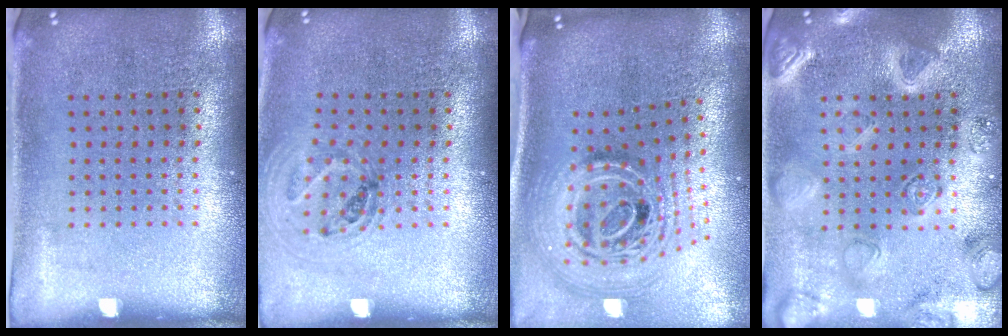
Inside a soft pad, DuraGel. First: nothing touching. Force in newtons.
{"total": 0.9, "press": 0.9, "slide": 0.1}
{"total": 3.0, "press": 2.0, "slide": 2.2}
{"total": 3.1, "press": 3.0, "slide": 0.8}